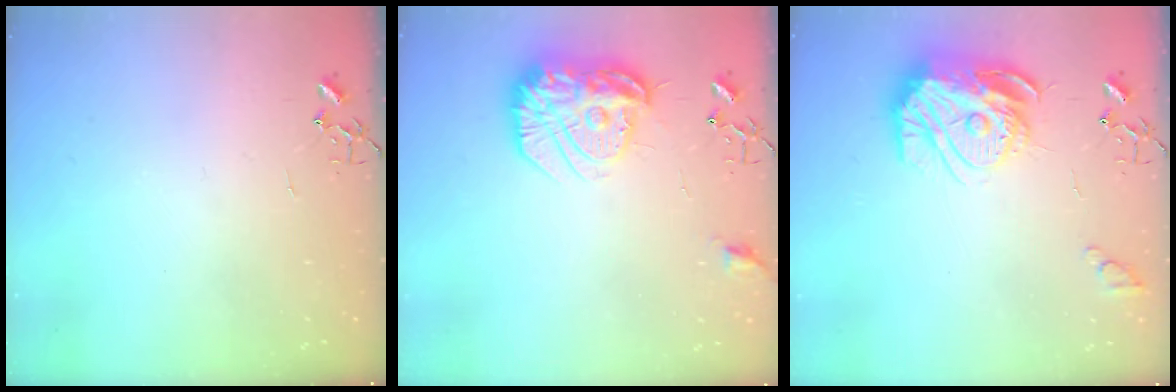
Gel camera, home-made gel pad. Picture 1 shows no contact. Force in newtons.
{"total": 18.0, "press": 17.9, "slide": 1.6}
{"total": 16.7, "press": 16.7, "slide": 1.6}